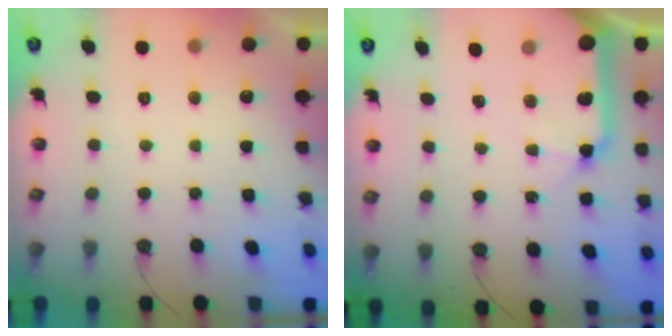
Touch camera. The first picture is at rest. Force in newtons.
{"total": 19.4, "press": 19.2, "slide": 2.3}